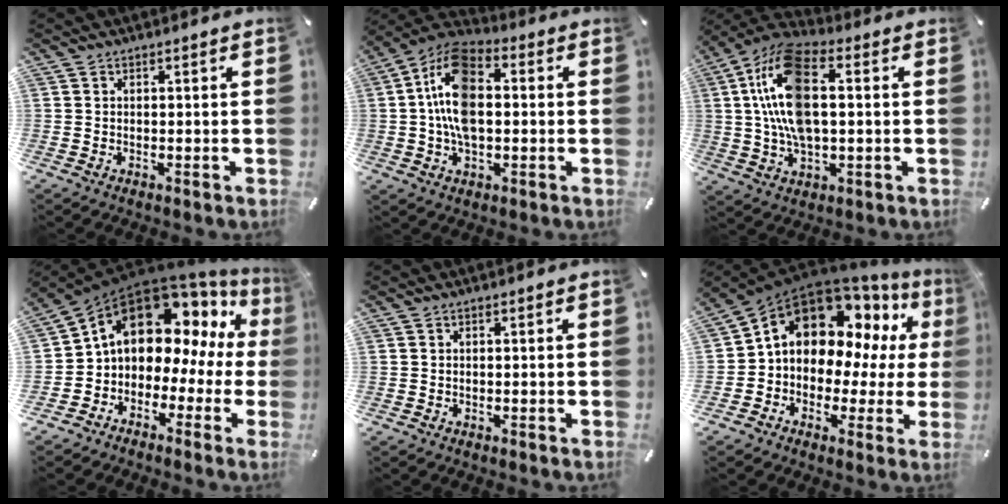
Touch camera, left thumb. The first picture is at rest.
{"total": 13.6, "force": [0.4, 8.3, 10.8], "torque": [-0.230, 0.010, 0.010]}
{"total": 15.9, "force": [1.9, 8.4, 13.4], "torque": [-0.292, -0.001, 0.032]}
{"total": 13.9, "force": [6.5, 9.9, 7.3], "torque": [-0.120, -0.046, 0.113]}
{"total": 0.0}
{"total": 13.6, "force": [6.6, 9.5, 7.2], "torque": [-0.131, -0.048, 0.120]}